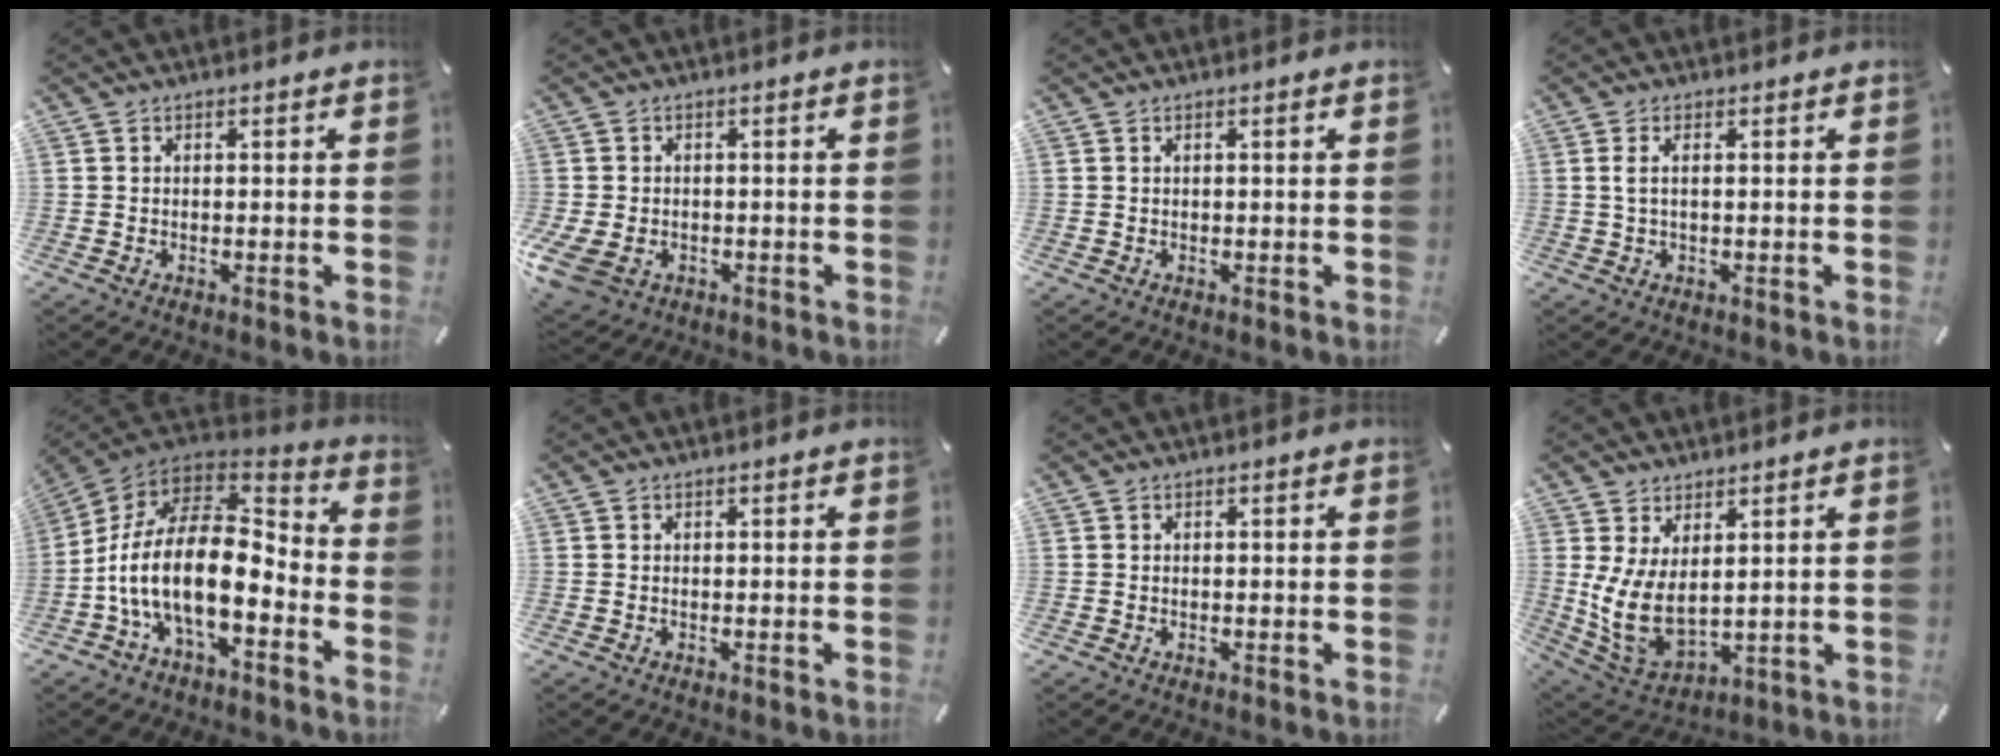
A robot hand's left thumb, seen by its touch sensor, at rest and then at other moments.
{"total": 5.2, "force": [-1.7, 3.9, 2.9], "torque": [-0.081, 0.004, -0.035]}
{"total": 0.7, "force": [0.3, 0.1, 0.6], "torque": [-0.010, 0.002, 0.004]}
{"total": 2.3, "force": [0.3, 0.6, 2.2], "torque": [-0.051, -0.002, 0.002]}
{"total": 19.7, "force": [-5.3, 10.4, 15.8], "torque": [-0.324, 0.007, -0.092]}
{"total": 0.0}
{"total": 0.0}
{"total": 9.2, "force": [2.3, 5.6, 7.0], "torque": [-0.166, -0.023, 0.051]}